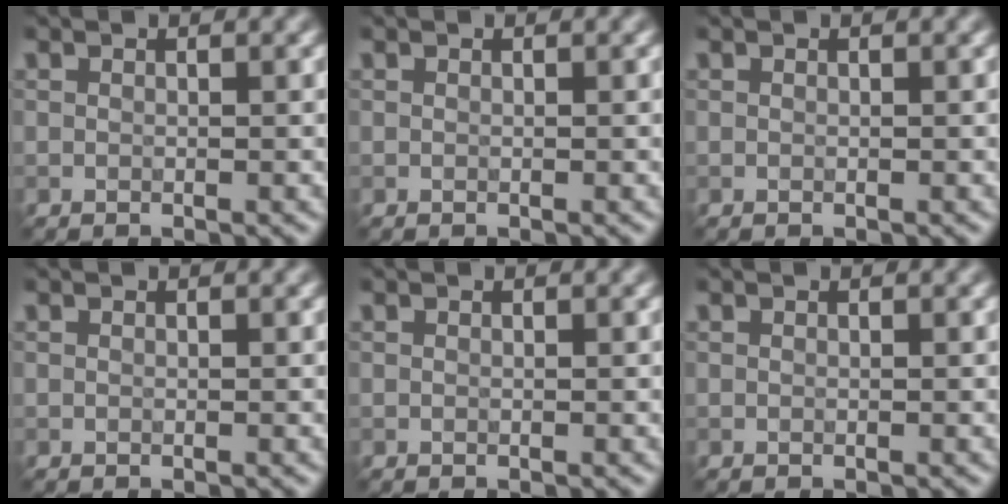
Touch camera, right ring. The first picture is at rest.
{"total": 0.0}
{"total": 0.0}
{"total": 0.0}
{"total": 0.0}
{"total": 0.0}